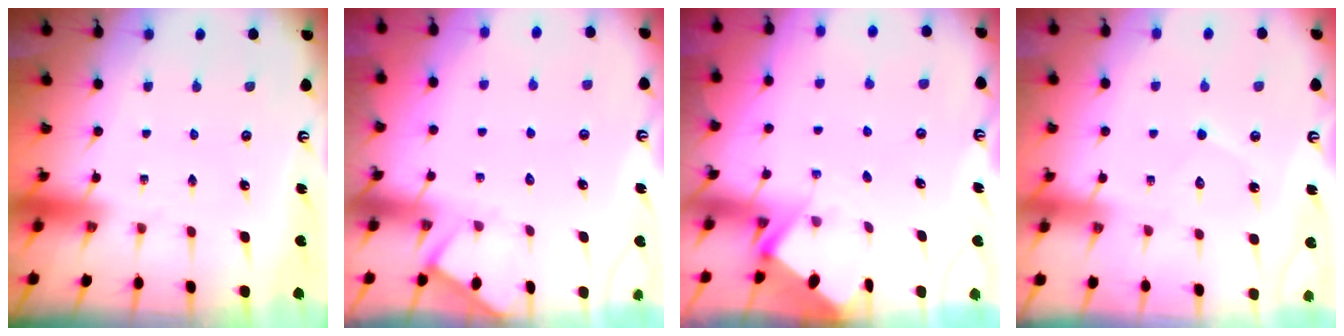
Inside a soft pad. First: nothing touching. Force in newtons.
{"total": 3.3, "press": 3.3, "slide": 0.4}
{"total": 2.8, "press": 2.8, "slide": 0.3}
{"total": 5.9, "press": 5.8, "slide": 0.5}